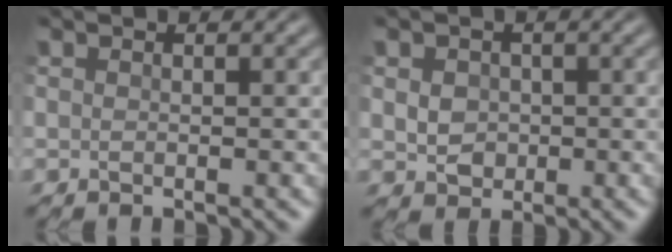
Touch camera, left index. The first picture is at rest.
{"total": 2.8, "force": [-0.1, 2.4, 1.5], "torque": [-0.034, -0.002, -0.001]}